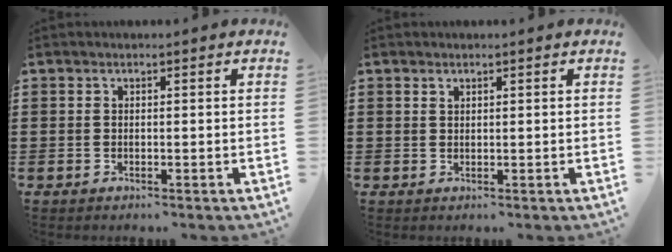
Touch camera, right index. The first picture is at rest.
{"total": 0.7, "force": [0.5, 0.4, 0.2], "torque": [-0.006, 0.002, 0.010]}